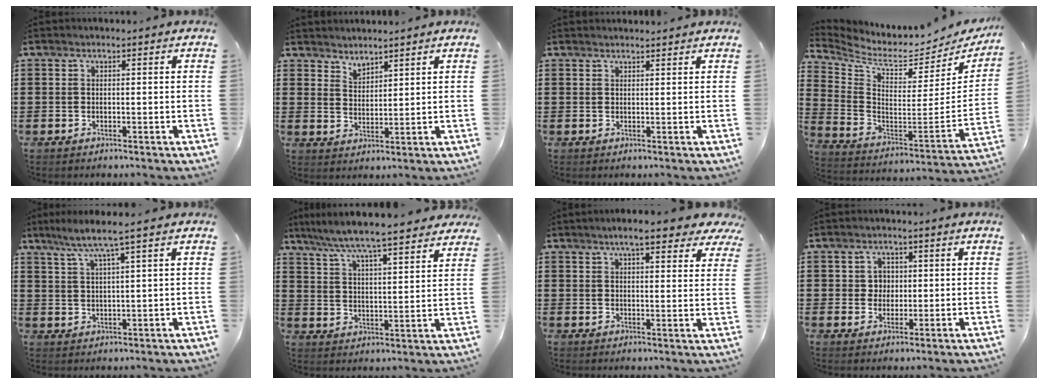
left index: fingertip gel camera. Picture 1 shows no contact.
{"total": 2.7, "force": [2.7, 0.4, -0.4], "torque": [0.000, -0.006, 0.052]}
{"total": 1.1, "force": [1.1, 0.0, 0.1], "torque": [-0.005, -0.001, 0.022]}
{"total": 5.6, "force": [4.6, 2.0, 2.4], "torque": [-0.071, -0.056, 0.073]}
{"total": 4.7, "force": [3.0, -0.4, 3.6], "torque": [-0.079, -0.009, 0.048]}
{"total": 6.0, "force": [5.6, -0.2, 2.3], "torque": [-0.070, -0.036, 0.091]}
{"total": 7.0, "force": [5.5, 1.3, 4.1], "torque": [-0.078, -0.009, 0.095]}
{"total": 2.7, "force": [0.5, 2.5, 0.9], "torque": [-0.022, 0.006, 0.003]}